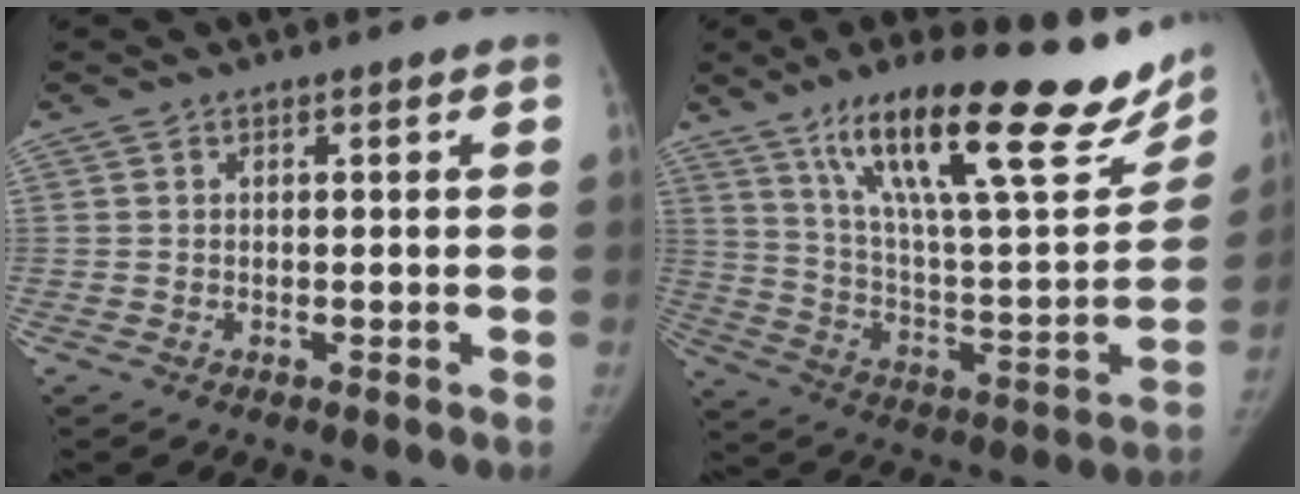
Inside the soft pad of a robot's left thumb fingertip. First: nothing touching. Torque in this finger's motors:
{"motor_torque": [1.23, -0.20, 1.35, -1.43, 0.16]}